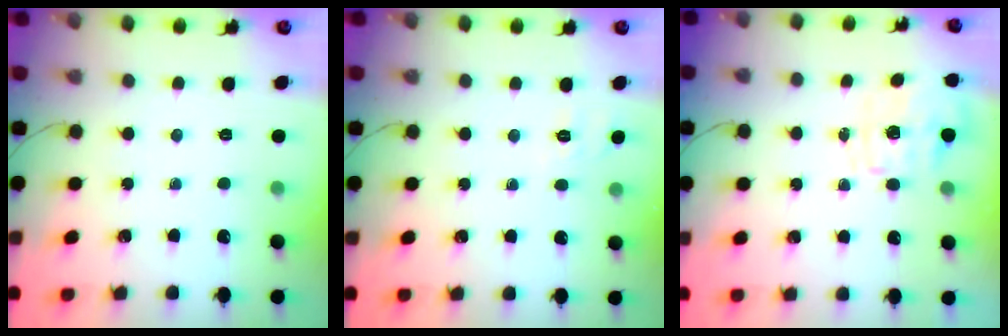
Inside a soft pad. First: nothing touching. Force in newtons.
{"total": 1.9, "press": 0.2, "slide": 1.9}
{"total": 1.8, "press": 1.7, "slide": 0.5}